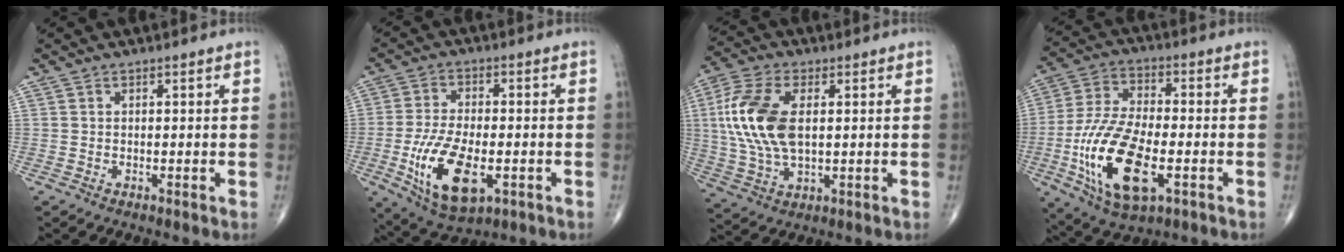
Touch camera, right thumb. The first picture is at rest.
{"total": 14.3, "force": [-4.1, 6.8, 11.9], "torque": [-0.226, -0.002, -0.062]}
{"total": 15.1, "force": [2.0, 8.1, 12.6], "torque": [-0.278, 0.002, 0.039]}
{"total": 18.7, "force": [-5.3, 8.4, 15.9], "torque": [-0.320, 0.008, -0.090]}